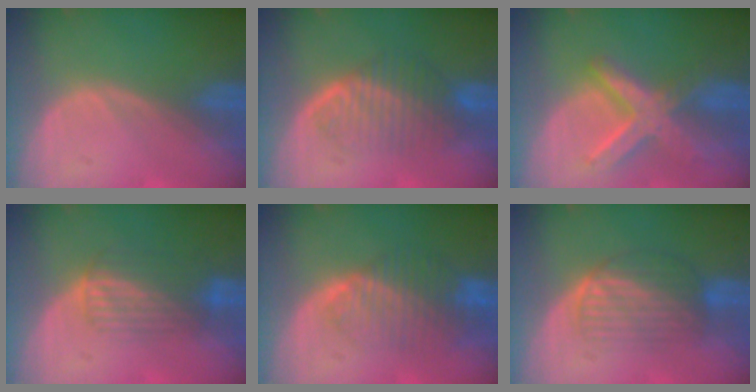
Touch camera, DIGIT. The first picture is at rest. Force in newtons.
{"total": 6.7, "press": 6.4, "slide": 1.7}
{"total": 8.3, "press": 7.2, "slide": 4.2}
{"total": 6.8, "press": 5.7, "slide": 3.7}
{"total": 8.4, "press": 7.2, "slide": 4.2}
{"total": 6.3, "press": 6.2, "slide": 1.5}